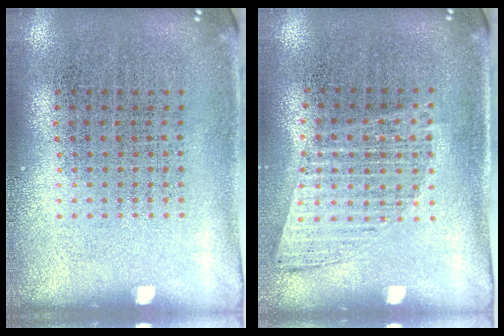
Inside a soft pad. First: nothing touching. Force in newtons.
{"total": 1.0, "press": 1.0, "slide": 0.1}